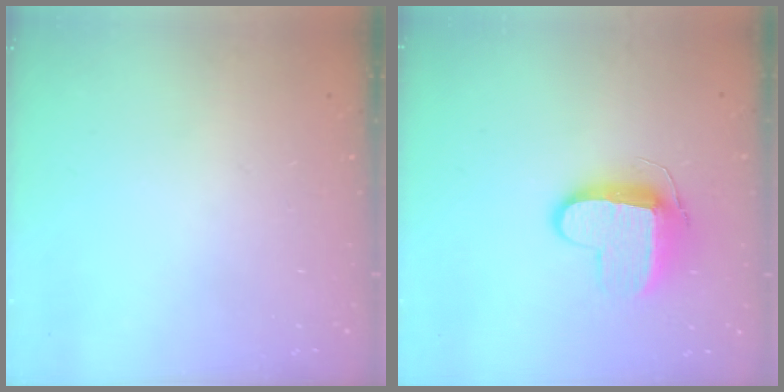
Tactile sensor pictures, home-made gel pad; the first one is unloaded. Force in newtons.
{"total": 9.4, "press": 9.3, "slide": 1.3}